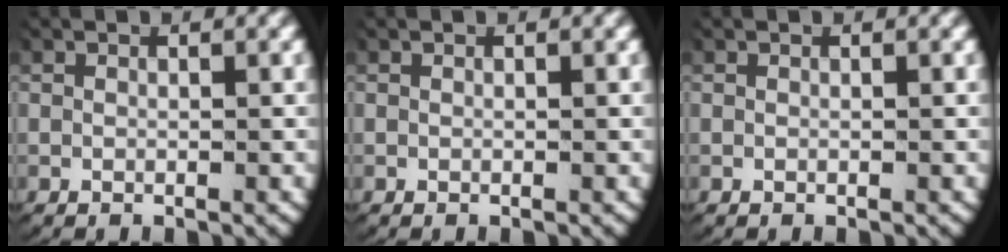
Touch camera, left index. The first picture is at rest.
{"total": 0.0}
{"total": 0.0}